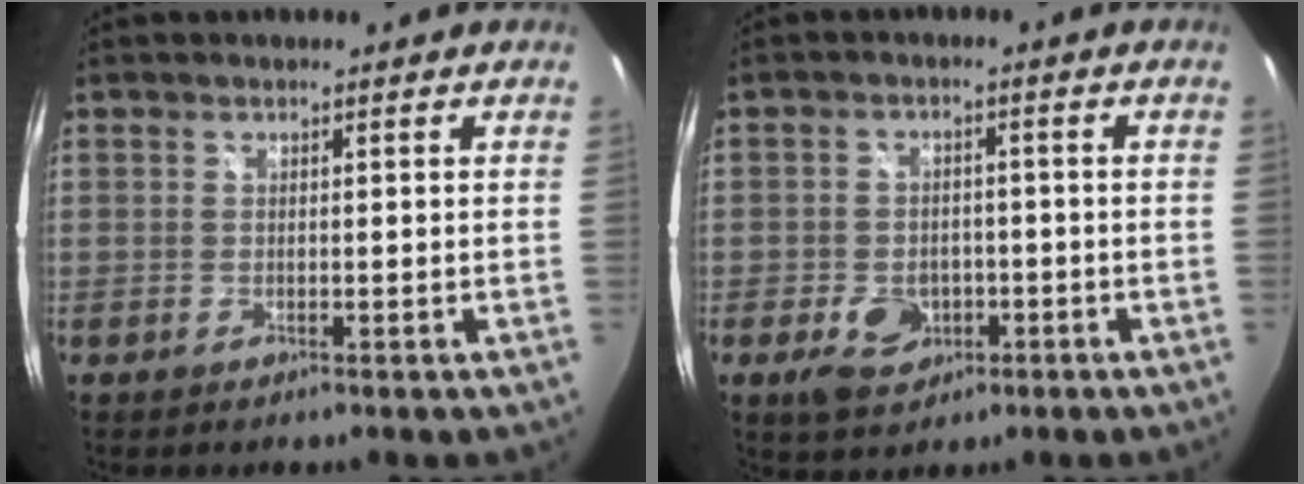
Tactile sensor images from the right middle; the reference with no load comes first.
{"total": 6.7, "force": [-3.0, 5.0, 3.5], "torque": [-0.083, 0.003, -0.040]}